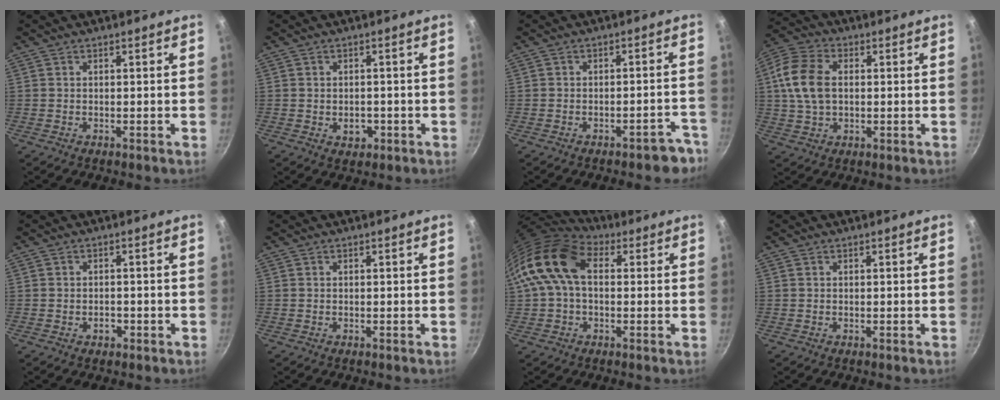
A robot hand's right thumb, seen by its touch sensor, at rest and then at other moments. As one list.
[{"total": 3.1, "force": [-0.9, 2.4, 1.8], "torque": [-0.016, 0.007, -0.006]}, {"total": 5.6, "force": [-4.1, 2.5, 2.7], "torque": [0.008, 0.051, -0.033]}, {"total": 11.3, "force": [1.2, 7.5, 8.4], "torque": [-0.158, 0.016, 0.015]}, {"total": 1.9, "force": [-0.8, 1.4, 1.0], "torque": [-0.008, 0.009, -0.010]}, {"total": 0.0}, {"total": 14.7, "force": [2.2, 9.6, 10.9], "torque": [-0.198, 0.025, 0.022]}, {"total": 0.0}]